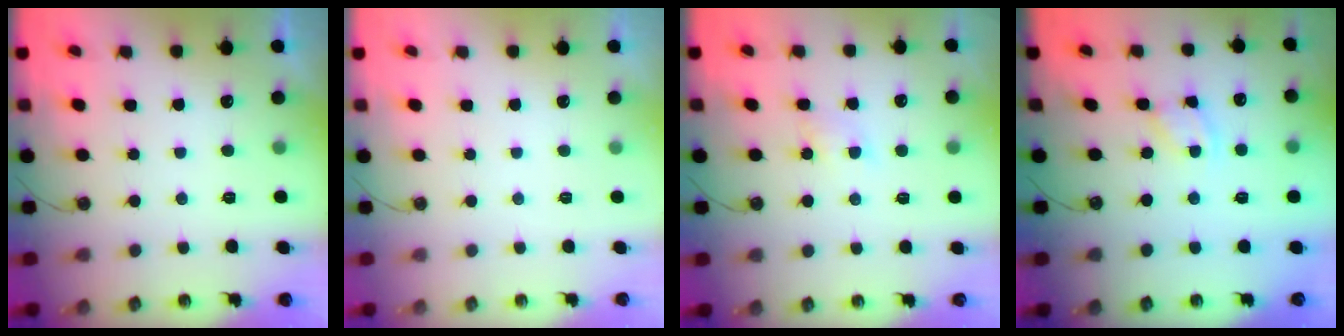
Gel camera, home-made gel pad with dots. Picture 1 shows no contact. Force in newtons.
{"total": 0.0}
{"total": 5.1, "press": 5.1, "slide": 0.7}
{"total": 2.7, "press": 2.7, "slide": 0.4}